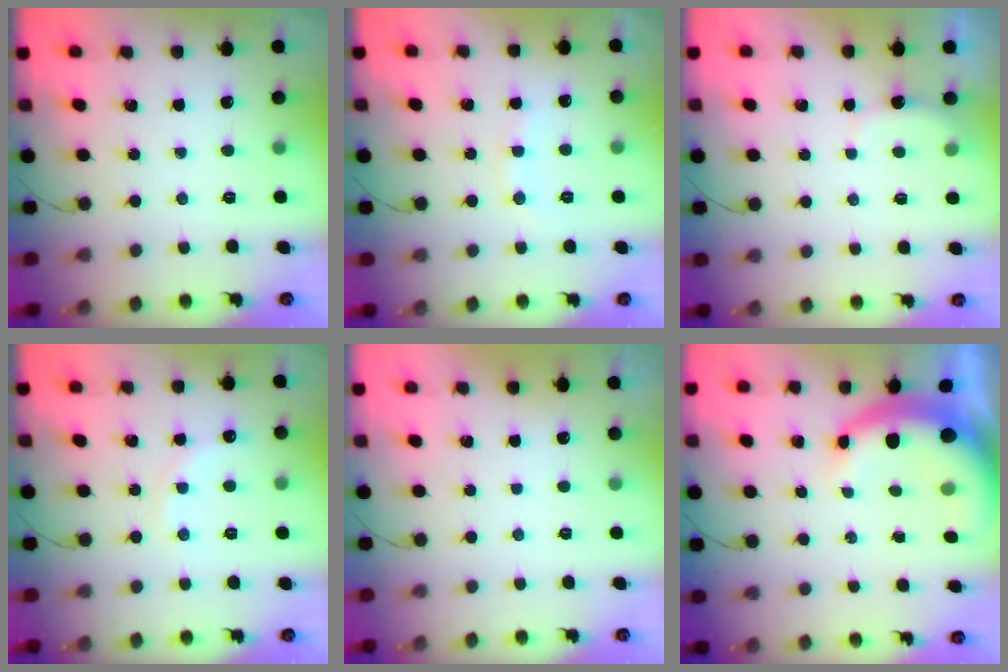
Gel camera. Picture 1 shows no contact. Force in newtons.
{"total": 8.3, "press": 8.2, "slide": 1.5}
{"total": 3.0, "press": 2.9, "slide": 0.8}
{"total": 5.8, "press": 5.6, "slide": 1.4}
{"total": 2.9, "press": 2.9, "slide": 0.1}
{"total": 8.5, "press": 8.4, "slide": 1.5}